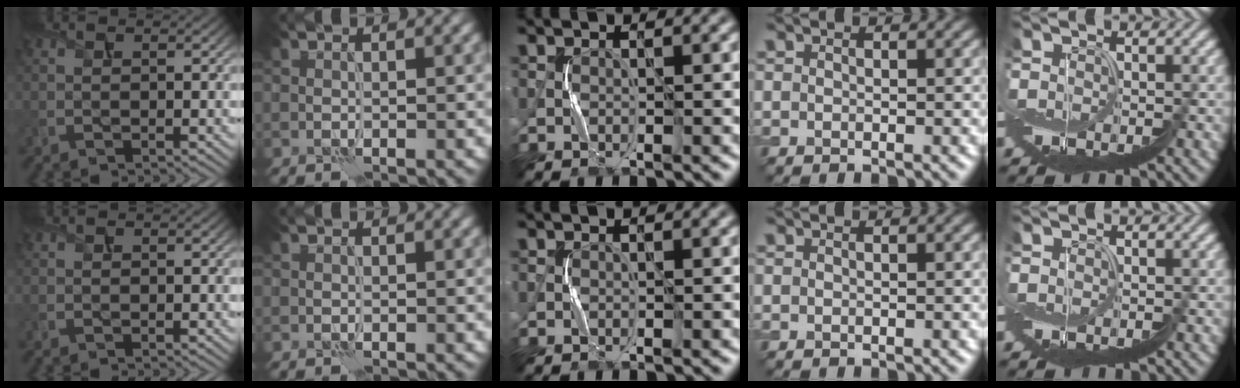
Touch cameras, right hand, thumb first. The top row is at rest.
{}